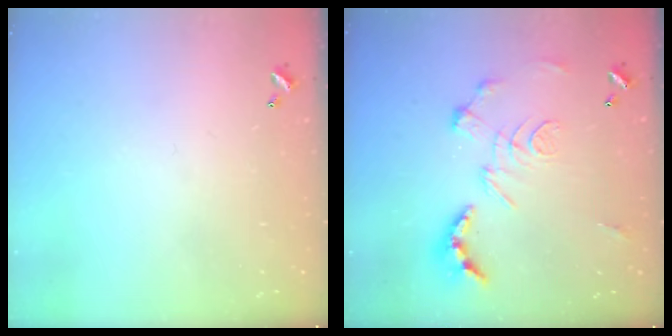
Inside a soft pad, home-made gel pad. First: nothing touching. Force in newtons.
{"total": 2.9, "press": 2.3, "slide": 1.7}